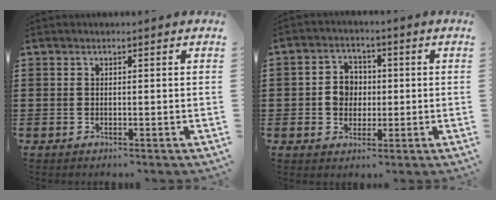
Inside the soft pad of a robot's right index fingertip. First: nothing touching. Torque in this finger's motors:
{"motor_torque": [0.76, -0.05, 0.10, 0.06]}